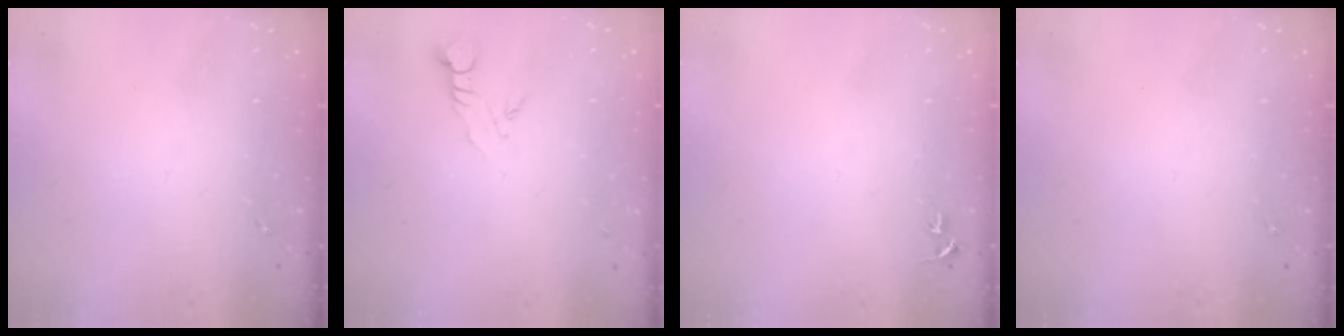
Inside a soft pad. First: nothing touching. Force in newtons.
{"total": 3.7, "press": 3.6, "slide": 0.3}
{"total": 3.1, "press": 3.1, "slide": 0.3}
{"total": 0.0}